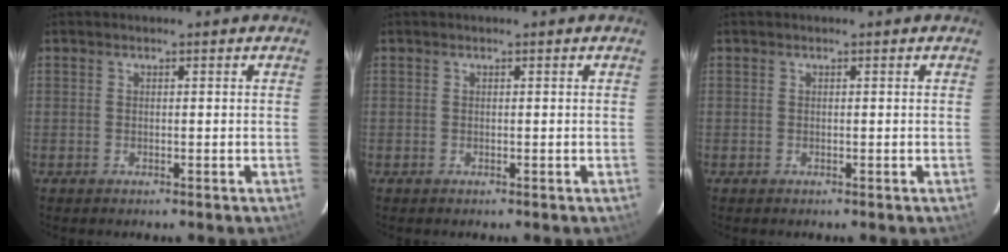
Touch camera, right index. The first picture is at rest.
{"total": 0.0}
{"total": 0.0}